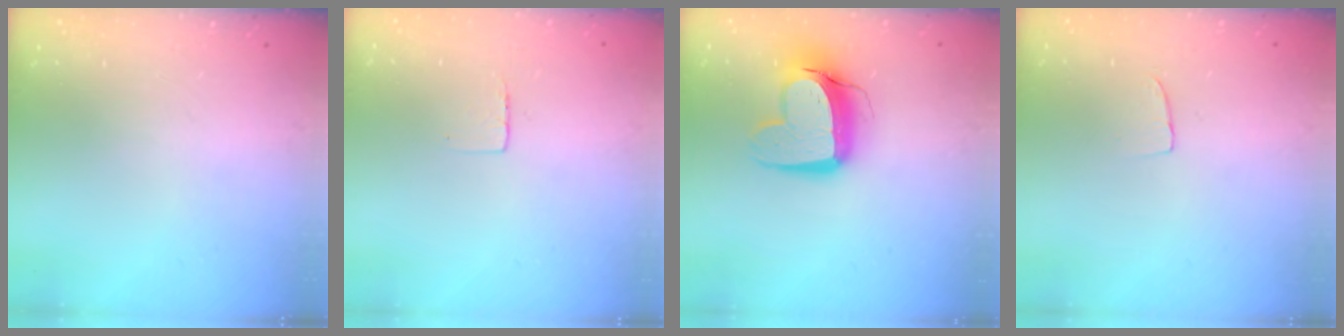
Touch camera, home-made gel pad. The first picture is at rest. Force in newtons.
{"total": 3.5, "press": 3.5, "slide": 0.3}
{"total": 13.5, "press": 13.4, "slide": 1.4}
{"total": 3.7, "press": 3.7, "slide": 0.2}